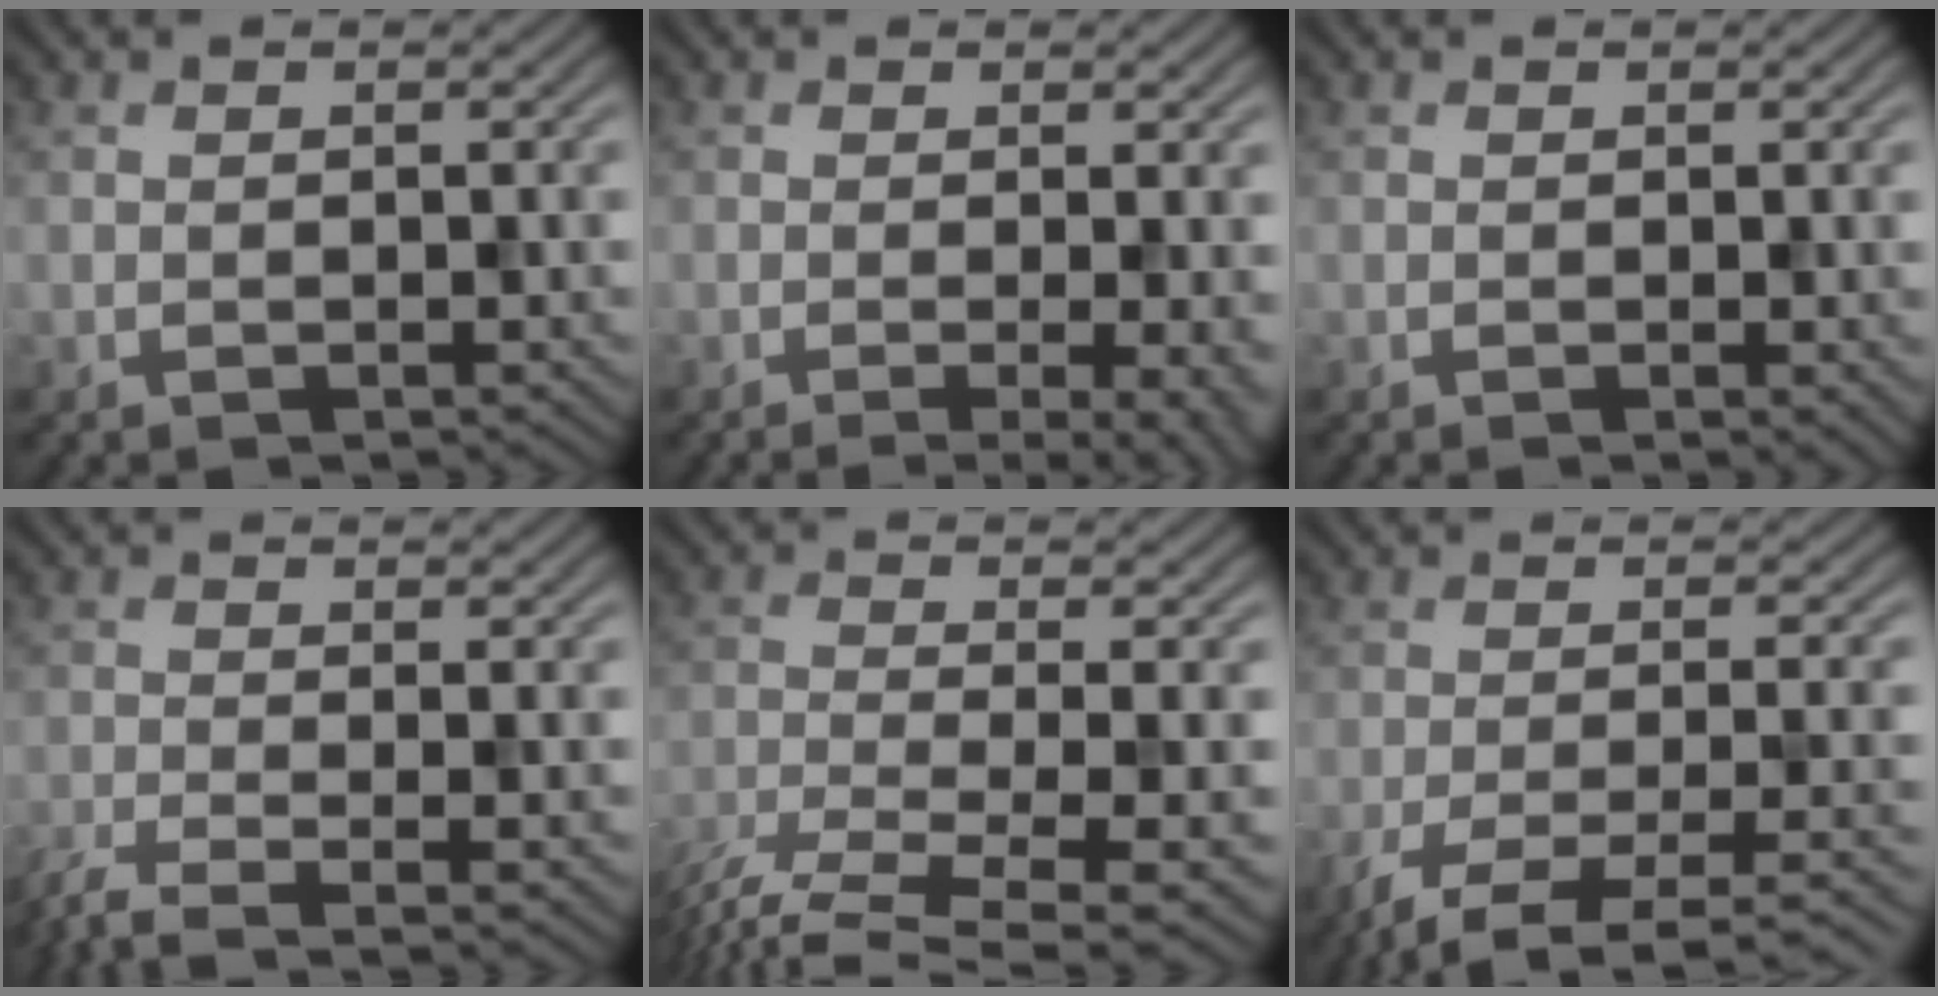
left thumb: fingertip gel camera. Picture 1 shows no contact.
{"total": 4.9, "force": [-1.2, 1.1, 4.6], "torque": [-0.066, -0.008, -0.016]}
{"total": 0.6, "force": [0.1, 0.1, 0.6], "torque": [-0.008, -0.005, -0.001]}
{"total": 4.9, "force": [-3.5, 0.9, 3.3], "torque": [-0.054, -0.009, -0.076]}
{"total": 7.9, "force": [-5.4, 1.7, 5.4], "torque": [-0.110, -0.020, -0.099]}
{"total": 5.9, "force": [-3.6, 1.4, 4.5], "torque": [-0.079, -0.006, -0.065]}